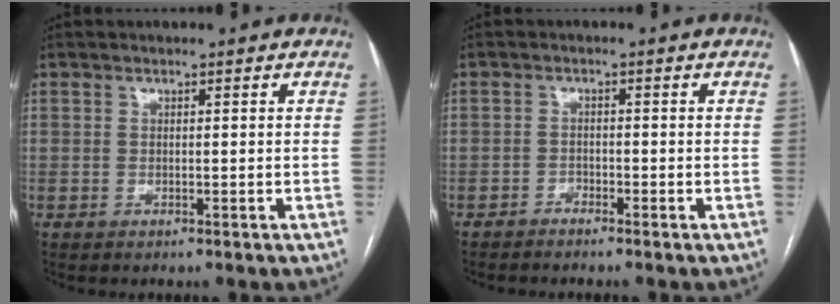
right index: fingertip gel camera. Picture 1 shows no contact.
{"total": 1.2, "force": [-1.1, 0.1, 0.1], "torque": [0.000, 0.000, -0.021]}